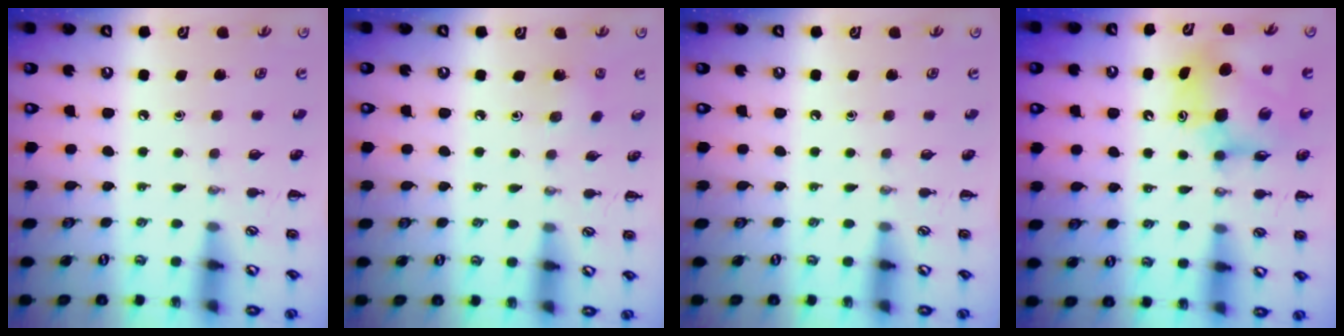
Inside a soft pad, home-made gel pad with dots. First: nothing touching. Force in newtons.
{"total": 1.6, "press": 1.4, "slide": 0.6}
{"total": 0.0}
{"total": 10.4, "press": 9.9, "slide": 3.0}